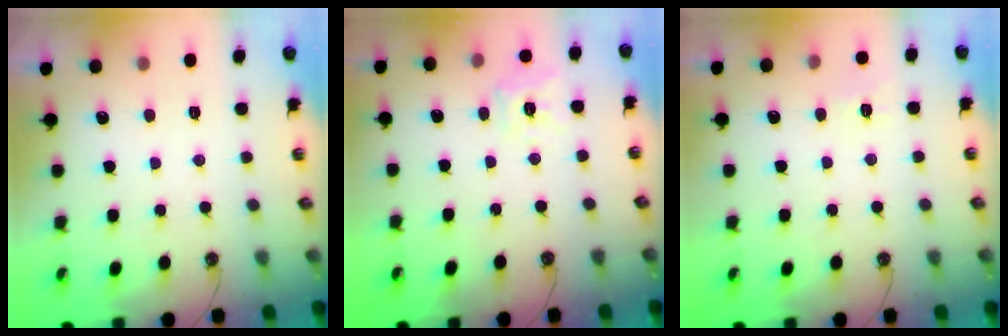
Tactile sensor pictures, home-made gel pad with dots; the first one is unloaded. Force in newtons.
{"total": 11.1, "press": 11.1, "slide": 1.1}
{"total": 7.1, "press": 7.1, "slide": 0.7}